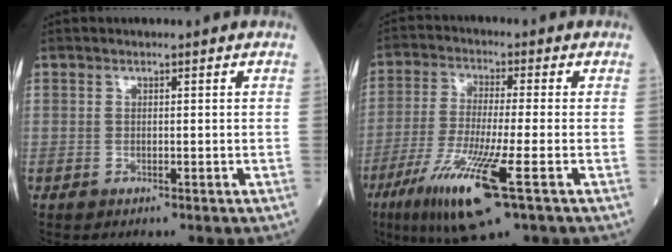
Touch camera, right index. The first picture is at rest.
{"total": 13.4, "force": [-6.3, 0.5, 11.8], "torque": [-0.240, -0.037, -0.111]}